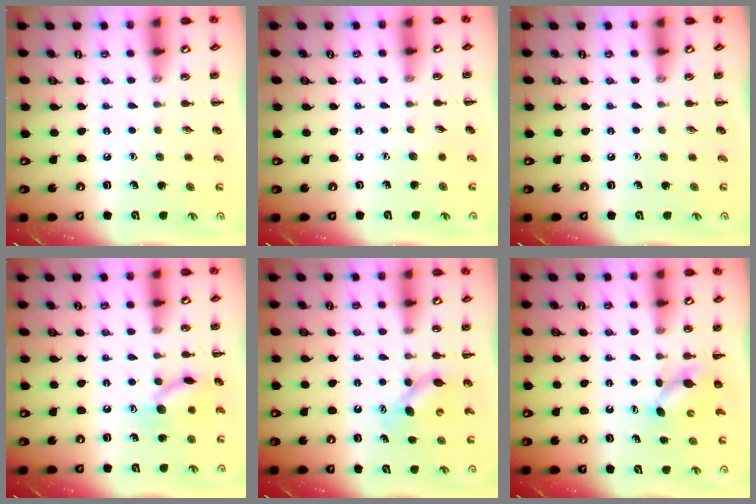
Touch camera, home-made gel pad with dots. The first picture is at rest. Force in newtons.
{"total": 3.6, "press": 3.5, "slide": 1.0}
{"total": 0.0}
{"total": 11.5, "press": 11.5, "slide": 0.7}
{"total": 5.7, "press": 5.7, "slide": 0.5}
{"total": 4.1, "press": 3.9, "slide": 1.2}